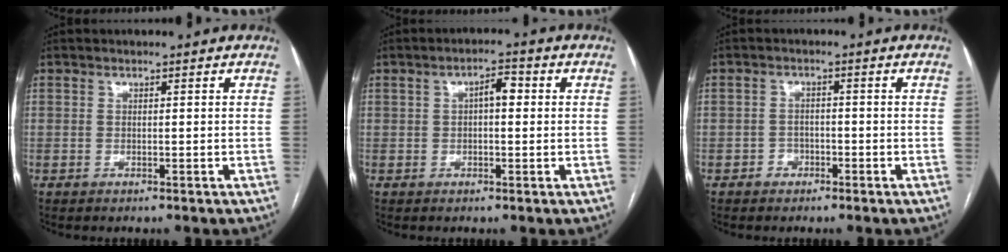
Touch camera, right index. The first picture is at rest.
{"total": 3.3, "force": [0.6, 1.6, 2.9], "torque": [-0.047, 0.018, 0.008]}
{"total": 2.0, "force": [-1.1, 1.6, 0.3], "torque": [-0.003, 0.007, -0.023]}